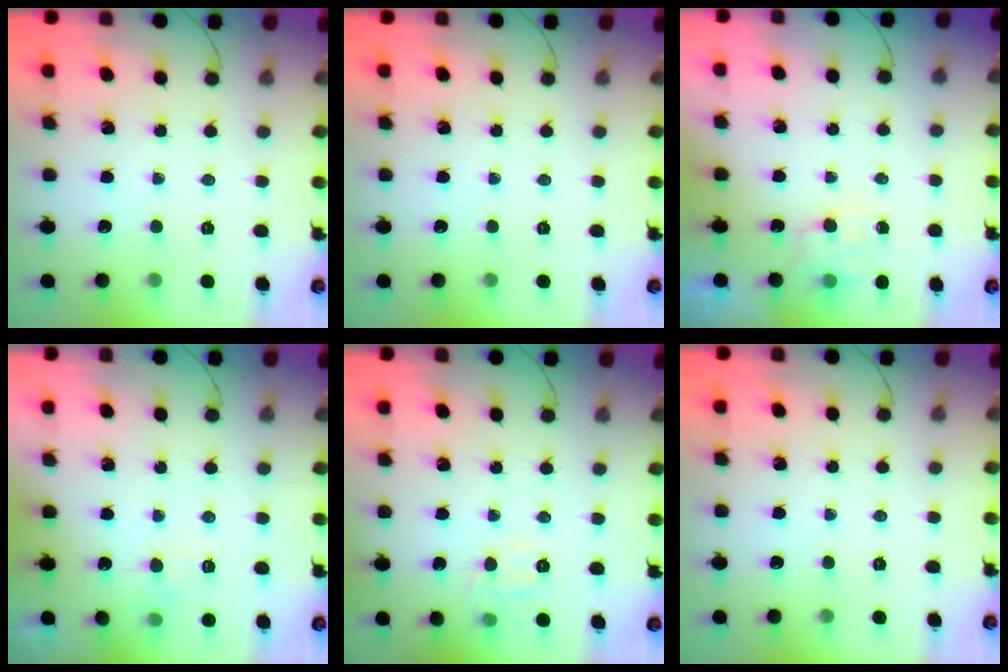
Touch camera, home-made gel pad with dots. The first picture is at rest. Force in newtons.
{"total": 0.0}
{"total": 5.3, "press": 5.2, "slide": 1.1}
{"total": 3.2, "press": 2.8, "slide": 1.6}
{"total": 8.0, "press": 7.8, "slide": 1.4}
{"total": 0.0}